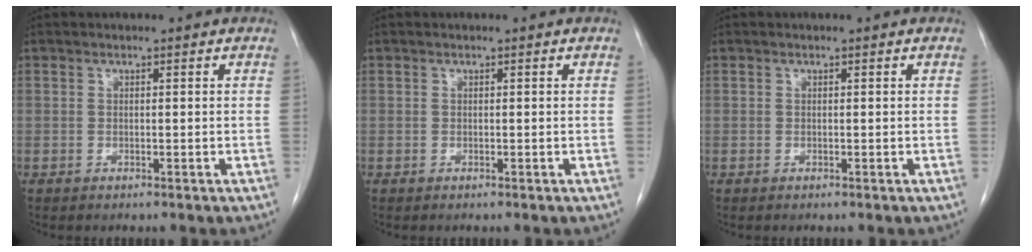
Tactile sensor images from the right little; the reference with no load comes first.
{"total": 0.0}
{"total": 0.0}